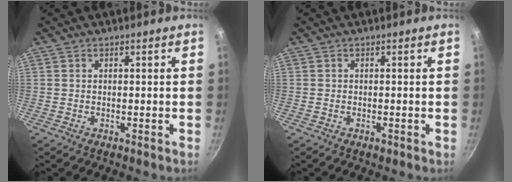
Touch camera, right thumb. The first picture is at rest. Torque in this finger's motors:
{"motor_torque": [0.24, -0.03, 0.39, -0.13, -0.04]}